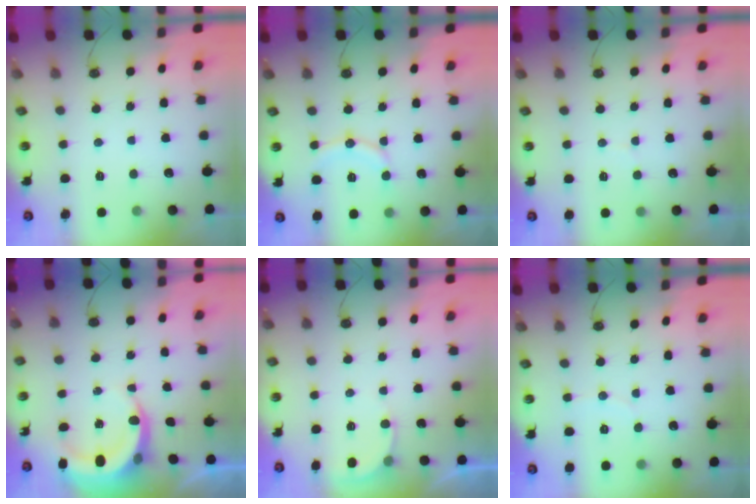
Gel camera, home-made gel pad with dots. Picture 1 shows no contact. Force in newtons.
{"total": 10.0, "press": 9.7, "slide": 2.8}
{"total": 4.6, "press": 4.6, "slide": 0.4}
{"total": 6.5, "press": 6.5, "slide": 1.0}
{"total": 3.2, "press": 3.2, "slide": 0.3}
{"total": 2.3, "press": 2.3, "slide": 0.2}